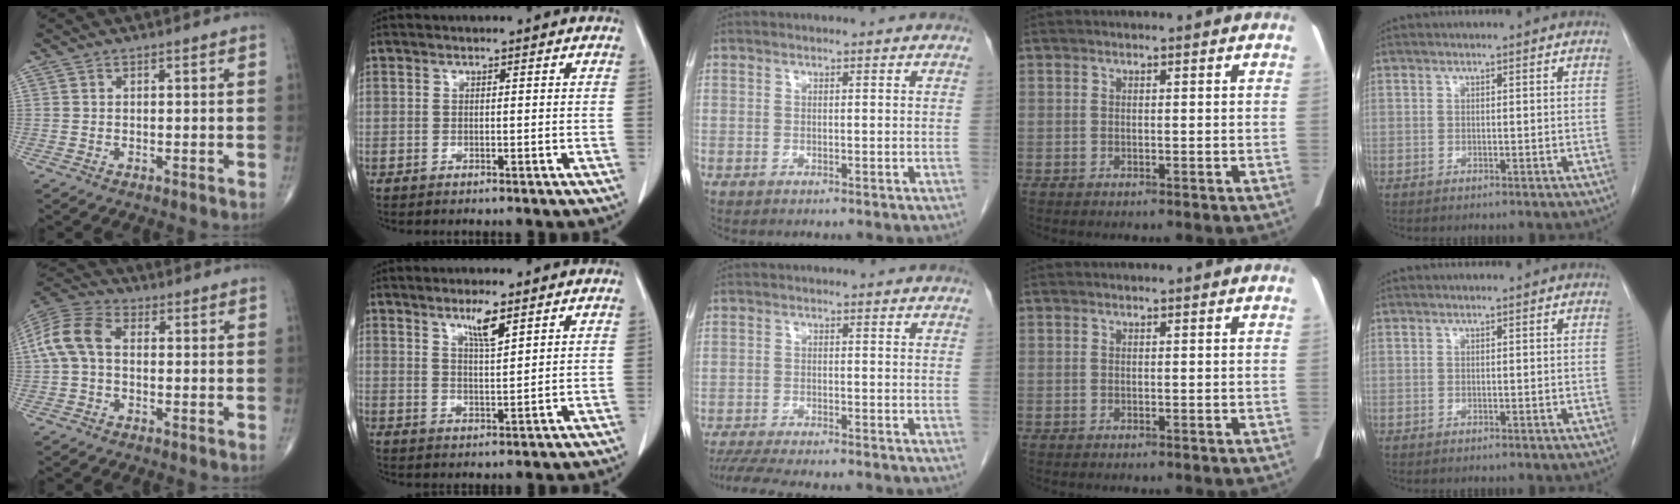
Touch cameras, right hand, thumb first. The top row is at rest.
{"thumb": {"total": 9.4, "force": [0.3, 6.2, 7.1], "torque": [-0.151, 0.029, -0.003]}, "index": {"total": 4.2, "force": [2.8, 0.4, 3.1], "torque": [-0.057, -0.005, 0.051]}, "middle": {"total": 12.0, "force": [-10.6, 1.4, 5.5], "torque": [-0.080, -0.014, -0.151]}}